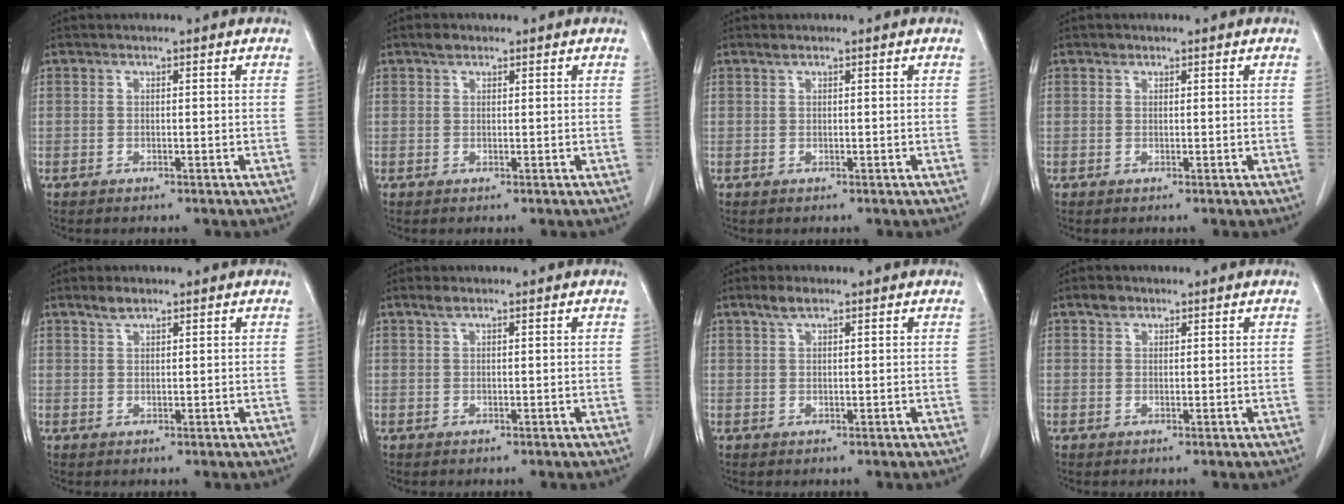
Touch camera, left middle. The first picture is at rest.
{"total": 1.3, "force": [1.0, 0.7, 0.5], "torque": [-0.013, 0.005, 0.016]}
{"total": 0.5, "force": [0.5, 0.0, 0.3], "torque": [-0.011, 0.003, 0.012]}
{"total": 0.6, "force": [0.5, 0.4, 0.1], "torque": [-0.002, -0.001, 0.007]}
{"total": 2.0, "force": [1.7, 0.6, 1.0], "torque": [-0.024, 0.003, 0.033]}
{"total": 1.2, "force": [0.9, 0.2, 0.7], "torque": [-0.020, 0.006, 0.021]}
{"total": 2.3, "force": [1.7, 0.6, 1.5], "torque": [-0.034, 0.007, 0.034]}
{"total": 1.6, "force": [1.1, 1.0, 0.5], "torque": [-0.011, 0.004, 0.019]}